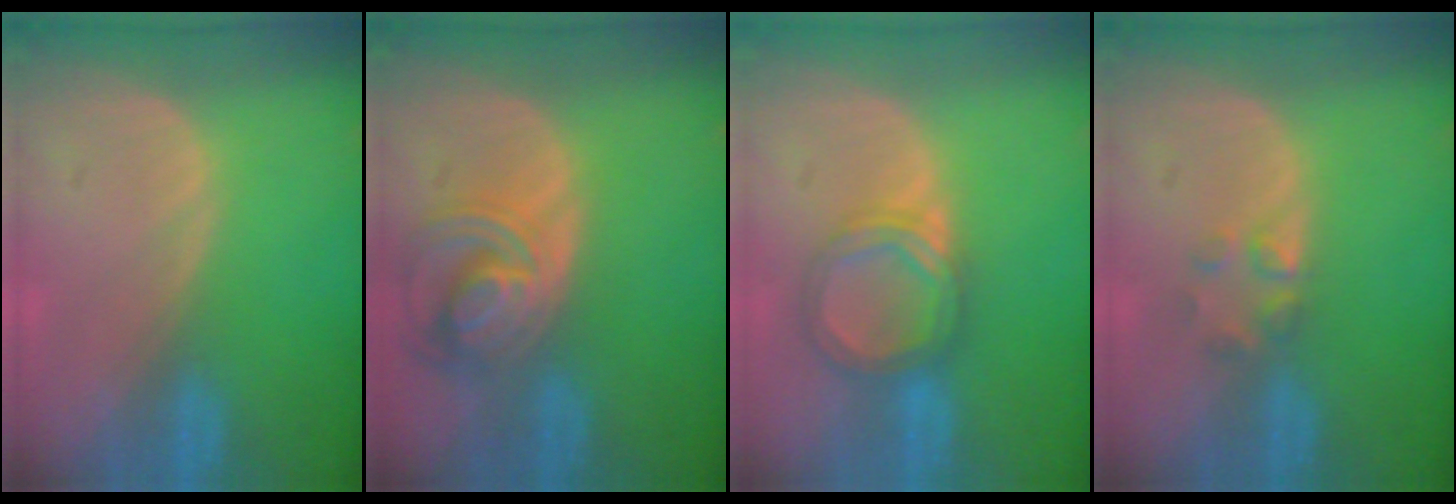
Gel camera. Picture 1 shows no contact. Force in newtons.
{"total": 8.1, "press": 7.0, "slide": 4.1}
{"total": 5.3, "press": 5.3, "slide": 0.2}
{"total": 2.2, "press": 2.2, "slide": 0.2}